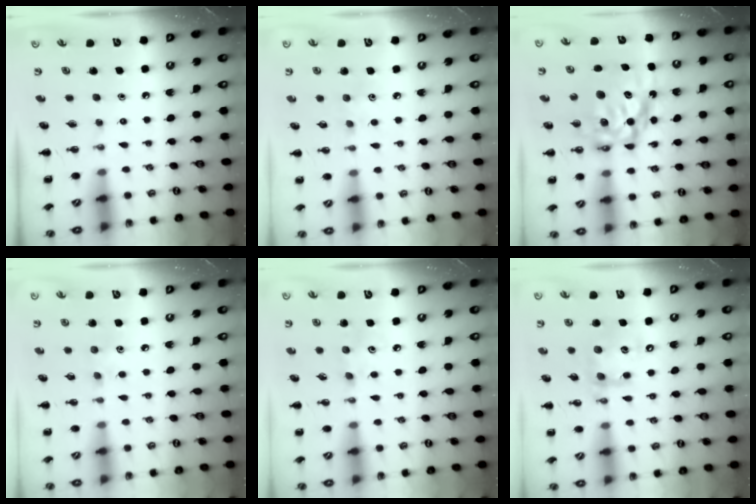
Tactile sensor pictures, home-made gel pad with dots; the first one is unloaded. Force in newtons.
{"total": 2.8, "press": 2.7, "slide": 0.7}
{"total": 12.9, "press": 12.5, "slide": 3.0}
{"total": 4.0, "press": 3.9, "slide": 1.1}
{"total": 3.4, "press": 3.3, "slide": 0.9}
{"total": 13.4, "press": 13.2, "slide": 2.5}